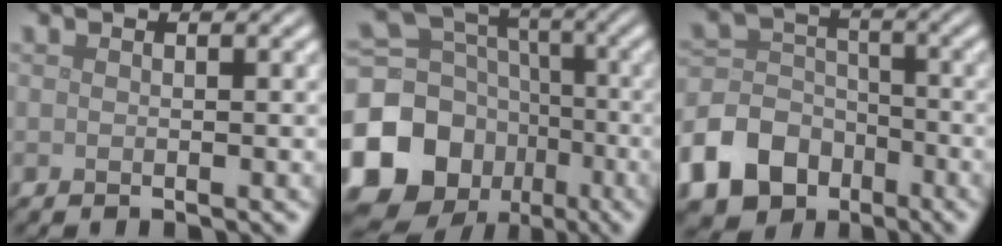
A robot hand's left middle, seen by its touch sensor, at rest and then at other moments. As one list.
[{"total": 15.2, "force": [-6.1, 12.8, 5.4], "torque": [-0.147, -0.019, -0.120]}, {"total": 11.0, "force": [-6.1, 8.5, 3.5], "torque": [-0.084, -0.025, -0.125]}]